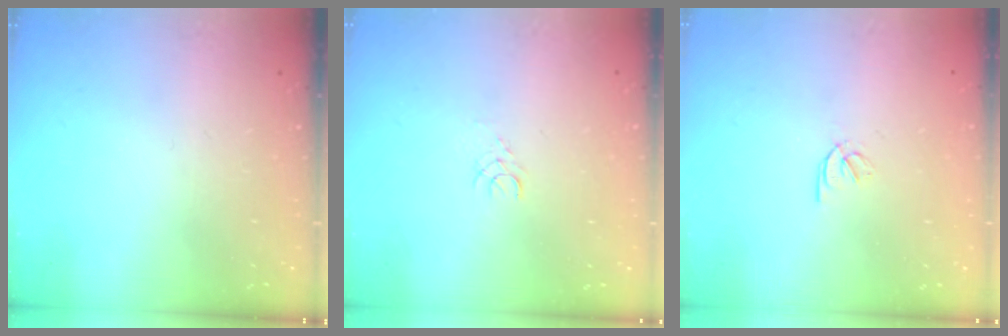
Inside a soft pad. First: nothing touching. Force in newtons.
{"total": 2.4, "press": 2.4, "slide": 0.3}
{"total": 1.9, "press": 1.9, "slide": 0.3}